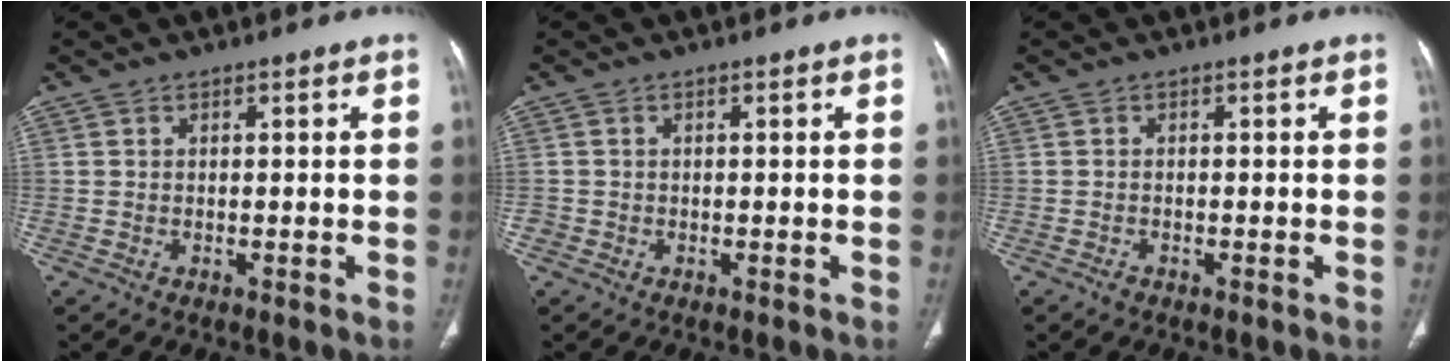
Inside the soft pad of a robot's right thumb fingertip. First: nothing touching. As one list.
[{"total": 0.9, "force": [-0.3, 0.9, 0.0], "torque": [0.003, 0.005, -0.008]}, {"total": 0.8, "force": [-0.5, 0.4, 0.3], "torque": [-0.009, 0.000, -0.011]}]